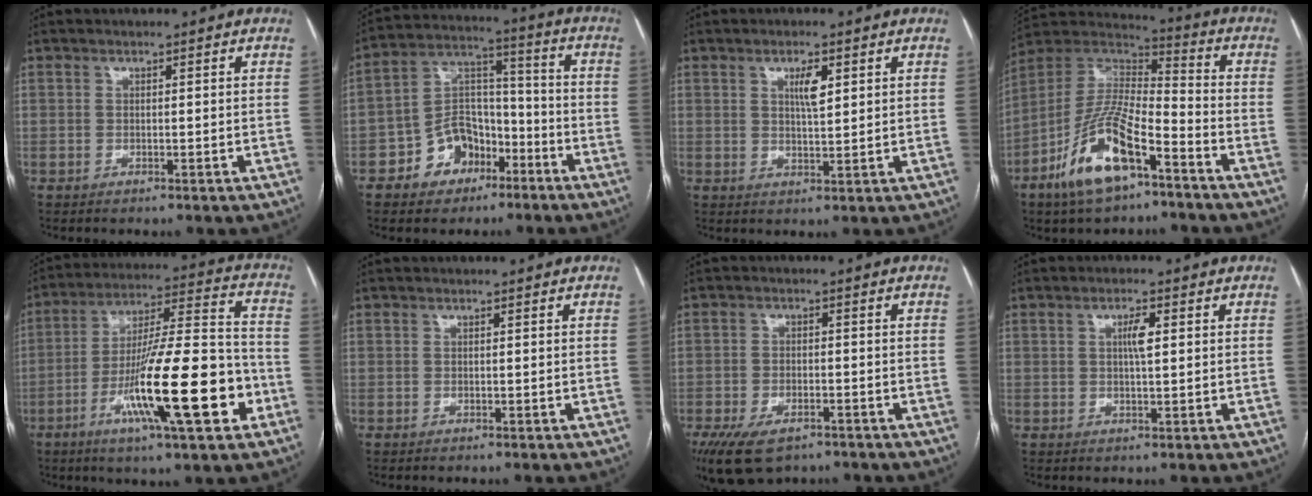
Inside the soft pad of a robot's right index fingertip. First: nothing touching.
{"total": 10.2, "force": [-5.6, 7.2, 4.5], "torque": [-0.086, 0.032, -0.093]}
{"total": 3.5, "force": [1.5, 0.8, 3.0], "torque": [-0.053, -0.001, 0.027]}
{"total": 15.4, "force": [-8.5, 4.7, 12.0], "torque": [-0.240, -0.002, -0.154]}
{"total": 20.5, "force": [-7.5, 2.1, 19.0], "torque": [-0.316, -0.010, -0.120]}
{"total": 0.0}
{"total": 9.2, "force": [-6.1, 4.4, 5.3], "torque": [-0.097, -0.007, -0.098]}
{"total": 2.7, "force": [0.7, 0.5, 2.6], "torque": [-0.049, 0.002, 0.011]}